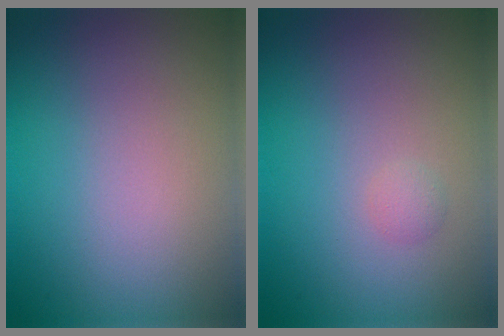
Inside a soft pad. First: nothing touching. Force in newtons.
{"total": 0.7, "press": 0.7, "slide": 0.0}